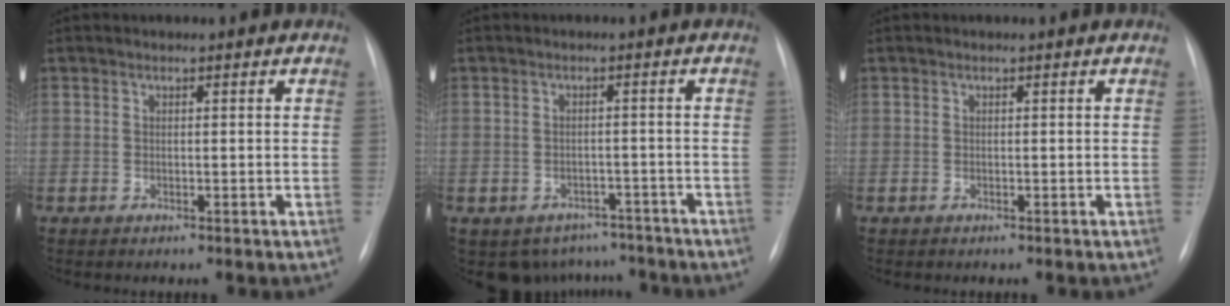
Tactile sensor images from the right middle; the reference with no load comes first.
{"total": 7.4, "force": [-6.0, 4.3, 0.1], "torque": [0.007, 0.023, -0.070]}
{"total": 0.0}